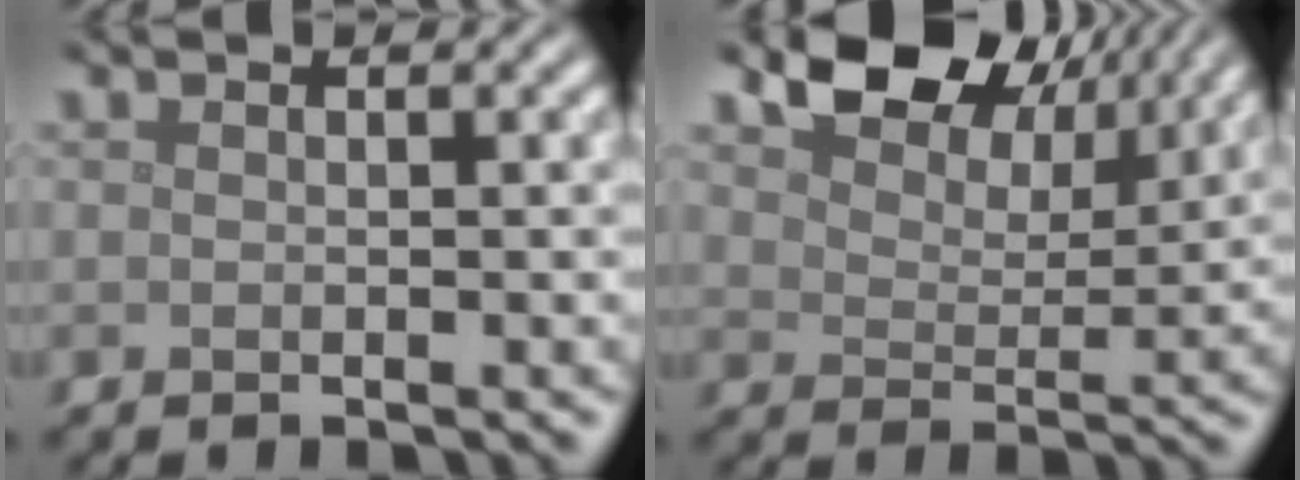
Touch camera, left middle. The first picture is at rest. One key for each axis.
{"total": 7.8, "fx": 5.4, "fy": 4.2, "fz": 3.8, "tx": -0.071, "ty": 0.001, "tz": 0.086}